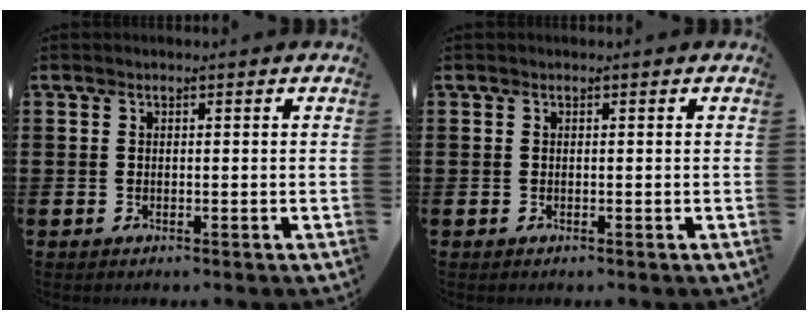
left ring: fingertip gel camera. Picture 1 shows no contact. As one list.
[{"total": 0.0}]